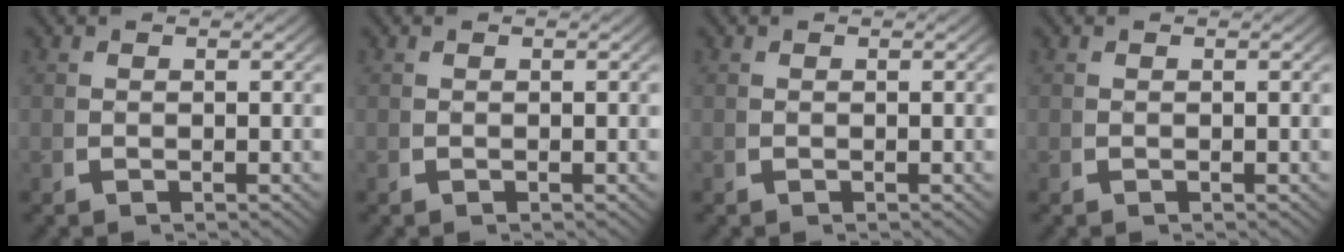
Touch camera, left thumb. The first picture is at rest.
{"total": 0.0}
{"total": 0.0}
{"total": 0.0}